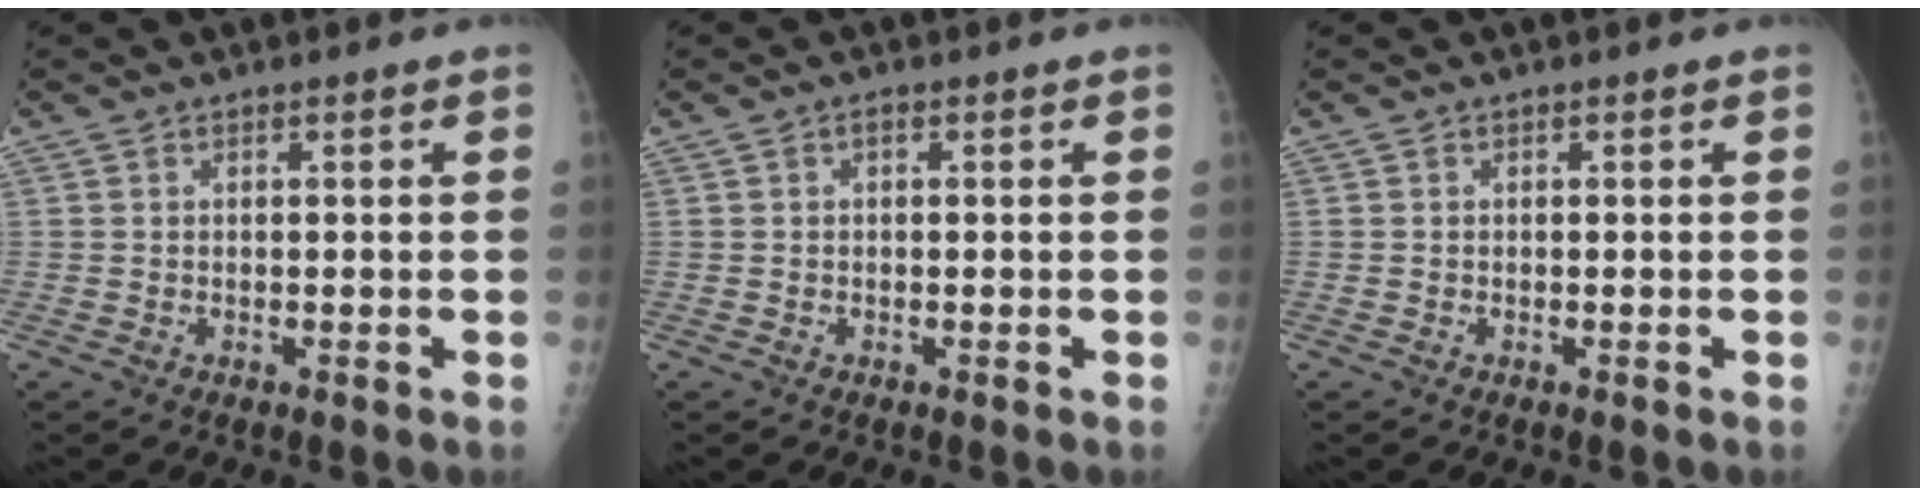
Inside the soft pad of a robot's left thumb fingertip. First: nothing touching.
{"total": 0.5, "force": [0.0, 0.3, 0.5], "torque": [-0.004, 0.002, -0.003]}
{"total": 0.0}